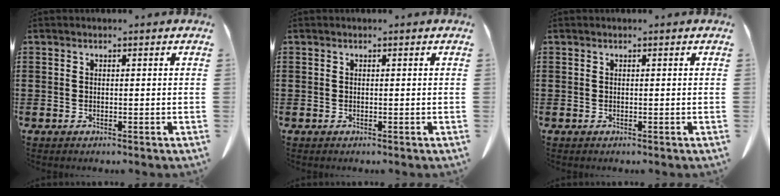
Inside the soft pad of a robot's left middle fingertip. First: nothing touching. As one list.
[{"total": 0.0}, {"total": 0.0}]